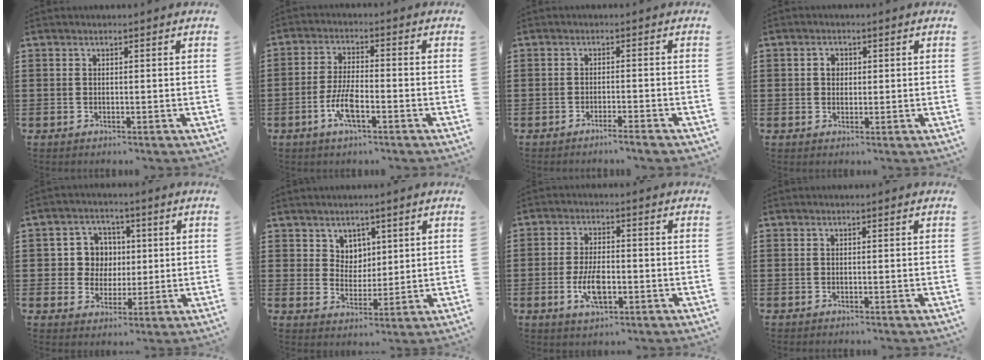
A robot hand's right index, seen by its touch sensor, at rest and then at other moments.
{"total": 5.8, "force": [-2.5, 1.6, 5.0], "torque": [-0.117, -0.008, -0.052]}
{"total": 2.1, "force": [-1.9, -0.3, 0.9], "torque": [-0.016, -0.001, -0.036]}
{"total": 1.9, "force": [0.3, 1.6, 1.1], "torque": [-0.025, 0.010, 0.003]}
{"total": 6.1, "force": [0.7, 5.7, 2.0], "torque": [-0.065, 0.020, 0.011]}
{"total": 4.6, "force": [2.9, 3.5, 0.4], "torque": [-0.027, 0.007, 0.054]}
{"total": 6.1, "force": [-1.6, 2.7, 5.2], "torque": [-0.116, -0.001, -0.033]}
{"total": 0.0}